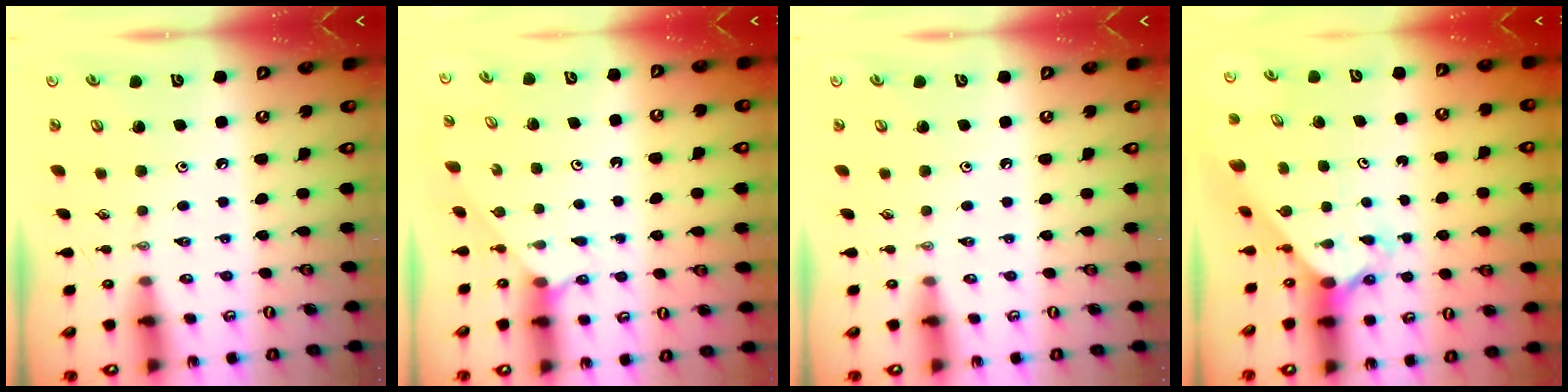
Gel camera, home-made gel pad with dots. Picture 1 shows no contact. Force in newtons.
{"total": 2.1, "press": 2.1, "slide": 0.3}
{"total": 0.0}
{"total": 2.4, "press": 2.4, "slide": 0.2}